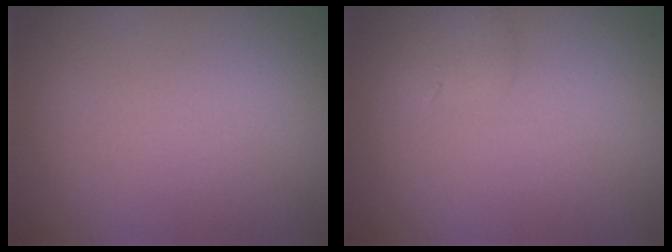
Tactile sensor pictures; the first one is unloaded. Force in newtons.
{"total": 1.0, "press": 1.0, "slide": 0.0}